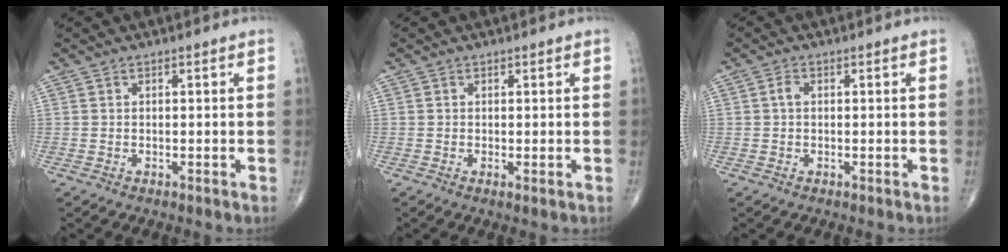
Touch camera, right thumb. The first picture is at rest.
{"total": 0.8, "force": [-0.1, 0.2, 0.8], "torque": [-0.014, -0.003, -0.005]}
{"total": 1.3, "force": [0.0, 0.8, 1.0], "torque": [-0.014, 0.002, -0.004]}